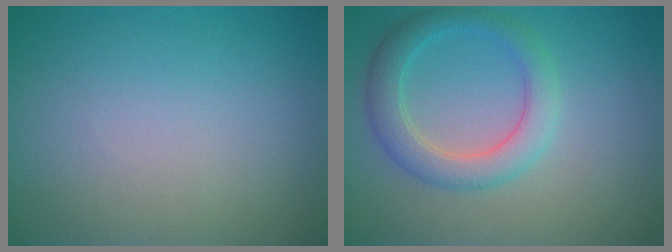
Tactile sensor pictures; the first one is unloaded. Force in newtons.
{"total": 3.8, "press": 3.7, "slide": 0.4}